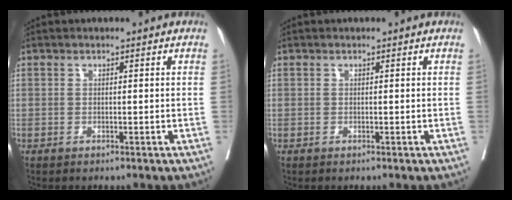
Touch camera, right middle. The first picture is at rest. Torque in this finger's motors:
{"motor_torque": [0.11, -0.06, -0.06, -0.04]}